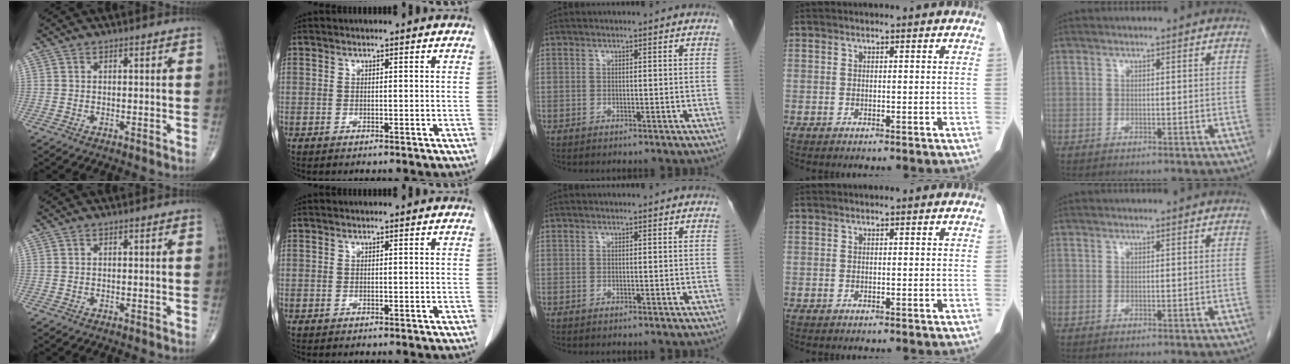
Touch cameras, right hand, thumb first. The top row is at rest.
{}